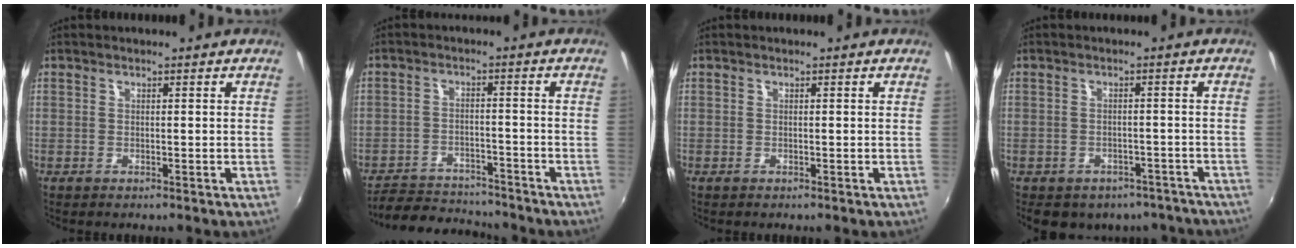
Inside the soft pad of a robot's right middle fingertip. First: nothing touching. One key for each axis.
{"total": 11.0, "fx": -10.0, "fy": 3.5, "fz": 2.7, "tx": -0.080, "ty": 0.009, "tz": -0.151}
{"total": 0.0}
{"total": 12.8, "fx": -9.6, "fy": 7.1, "fz": 4.5, "tx": -0.095, "ty": 0.000, "tz": -0.111}